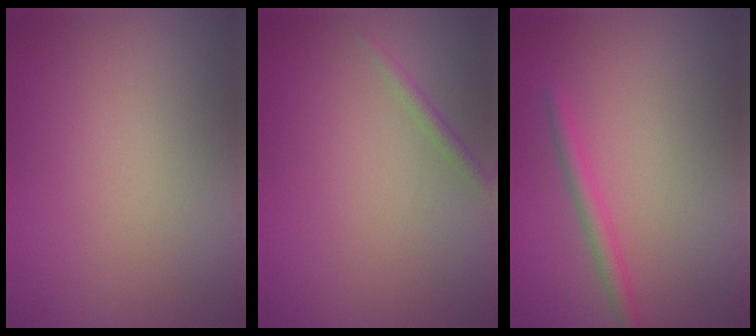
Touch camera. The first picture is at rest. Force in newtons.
{"total": 1.0, "press": 1.0, "slide": 0.0}
{"total": 1.7, "press": 1.7, "slide": 0.1}